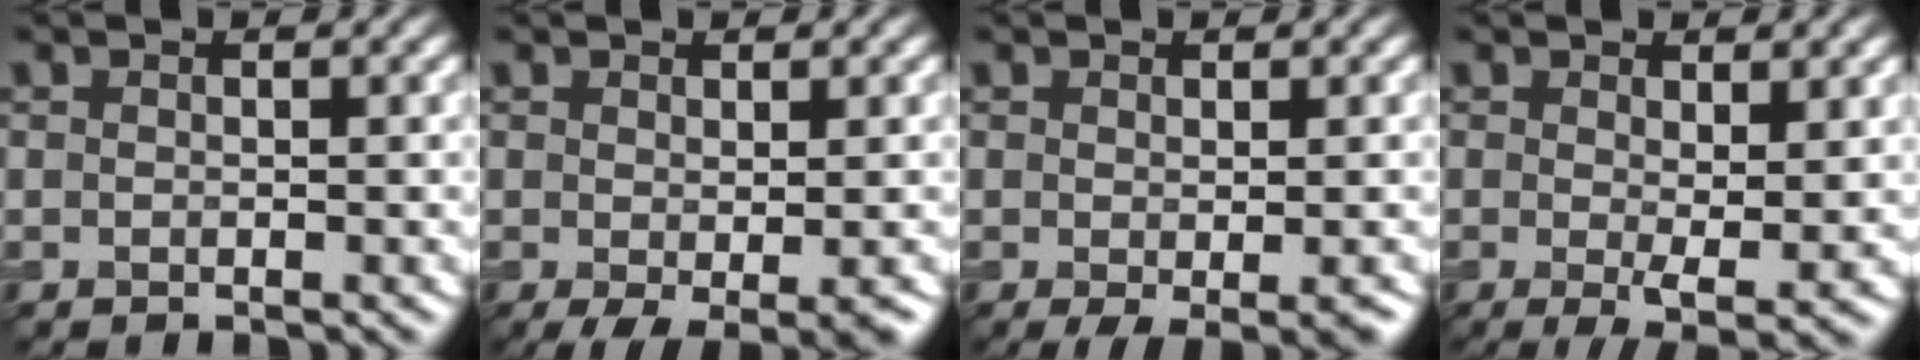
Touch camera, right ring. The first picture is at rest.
{"total": 2.6, "force": [-0.7, 0.5, 2.4], "torque": [-0.041, -0.011, -0.009]}
{"total": 2.2, "force": [-0.6, 0.4, 2.1], "torque": [-0.035, -0.010, -0.007]}
{"total": 3.2, "force": [0.3, 0.7, 3.1], "torque": [-0.051, -0.015, 0.007]}